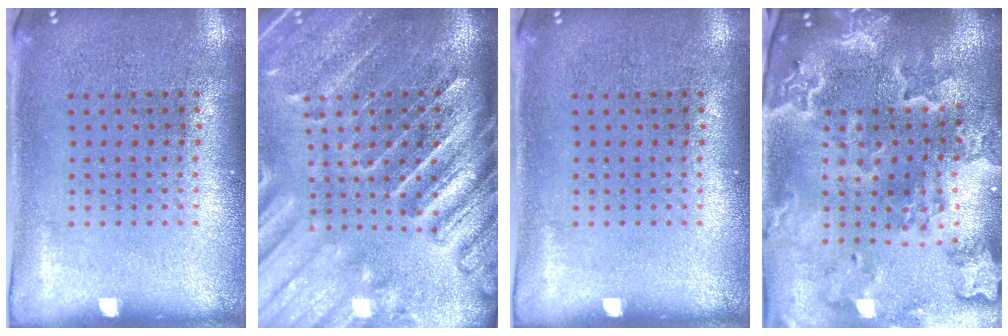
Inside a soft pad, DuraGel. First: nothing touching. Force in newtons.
{"total": 4.1, "press": 3.5, "slide": 2.2}
{"total": 0.0}
{"total": 3.5, "press": 3.1, "slide": 1.6}